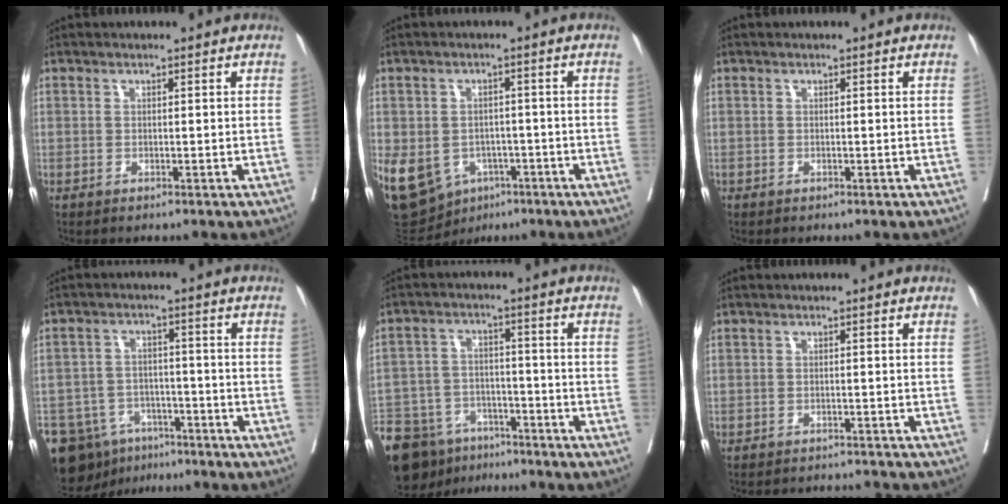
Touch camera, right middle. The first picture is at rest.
{"total": 18.0, "force": [-7.0, 14.4, 8.3], "torque": [-0.230, 0.002, -0.091]}
{"total": 0.0}
{"total": 12.3, "force": [-8.4, 8.2, 3.9], "torque": [-0.087, 0.013, -0.123]}
{"total": 18.1, "force": [-13.3, 10.0, 7.1], "torque": [-0.196, -0.010, -0.203]}
{"total": 5.9, "force": [-5.9, 0.3, 0.6], "torque": [-0.004, -0.002, -0.076]}